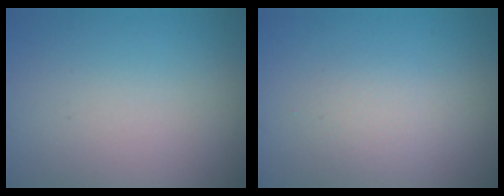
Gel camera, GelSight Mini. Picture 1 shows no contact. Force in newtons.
{"total": 2.0, "press": 2.0, "slide": 0.1}